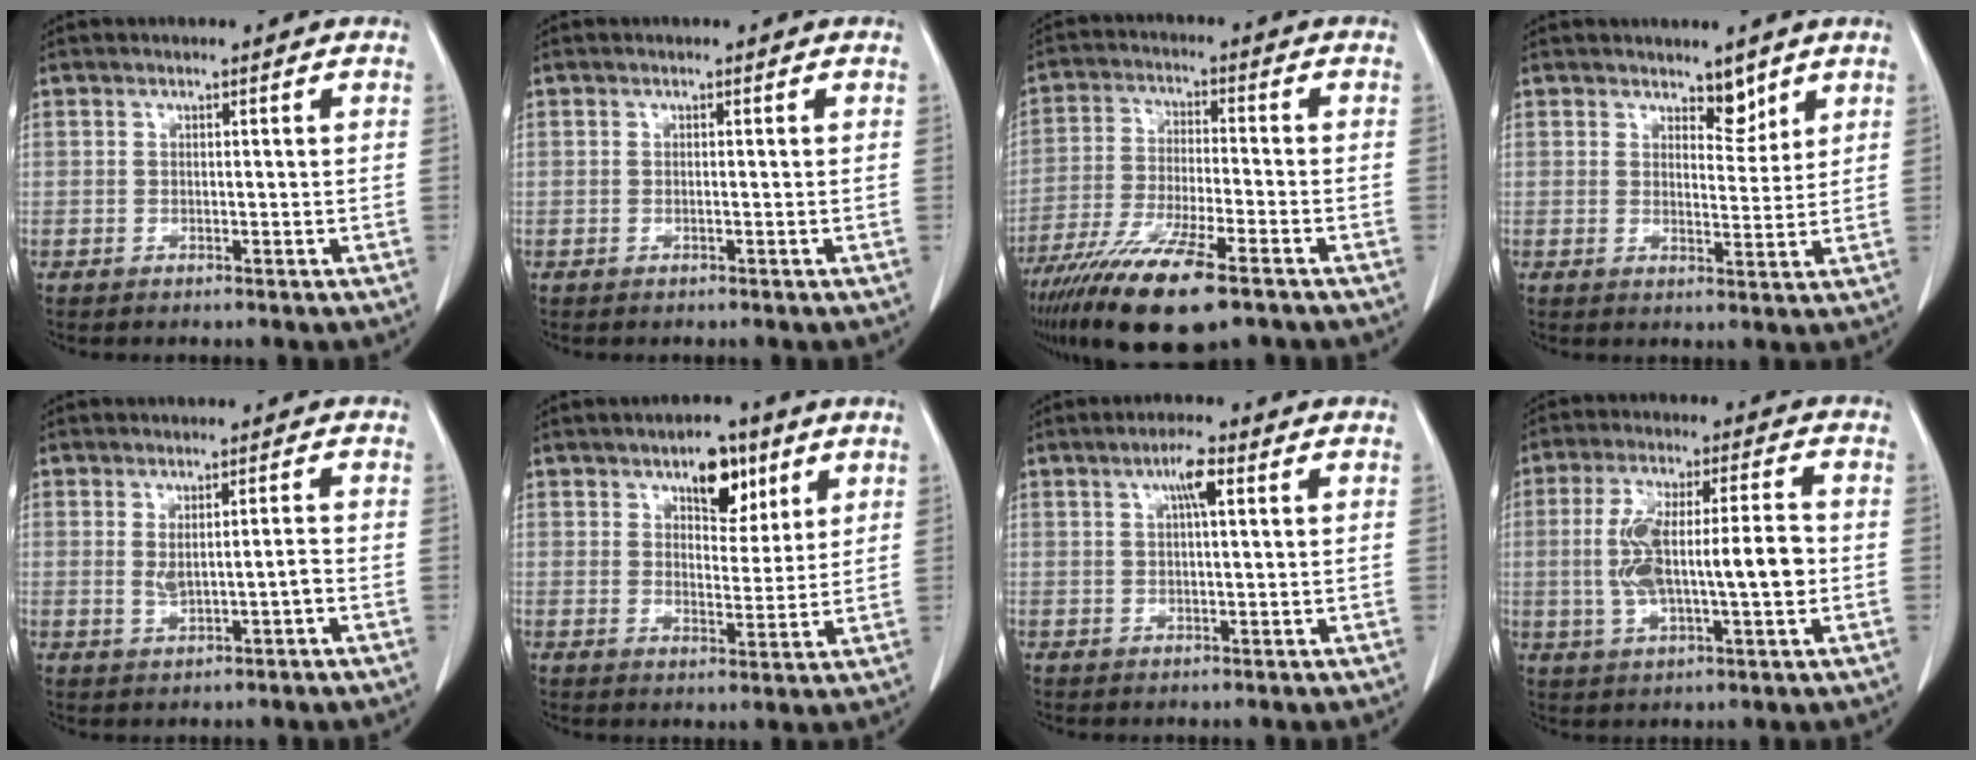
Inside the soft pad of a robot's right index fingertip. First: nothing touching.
{"total": 0.0}
{"total": 15.4, "force": [-10.4, 2.3, 11.2], "torque": [-0.212, -0.042, -0.181]}
{"total": 3.3, "force": [2.6, 1.4, 1.3], "torque": [-0.014, -0.008, 0.042]}
{"total": 3.2, "force": [-0.3, 0.6, 3.2], "torque": [-0.055, 0.000, 0.001]}
{"total": 6.8, "force": [3.9, 3.3, 4.4], "torque": [-0.060, 0.005, 0.060]}
{"total": 3.6, "force": [1.4, 0.4, 3.3], "torque": [-0.060, 0.005, 0.023]}
{"total": 12.2, "force": [-0.8, 2.8, 11.9], "torque": [-0.227, 0.019, -0.010]}